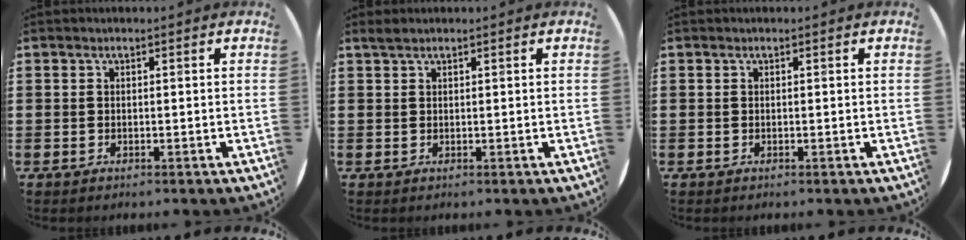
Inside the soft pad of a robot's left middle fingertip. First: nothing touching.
{"total": 0.7, "force": [0.7, 0.1, 0.2], "torque": [-0.005, 0.002, 0.013]}
{"total": 0.0}